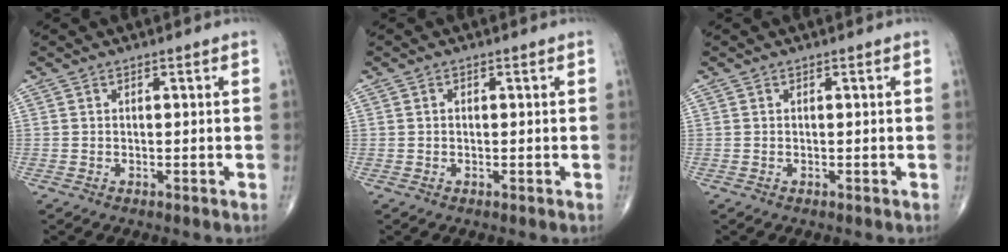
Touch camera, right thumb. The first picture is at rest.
{"total": 0.7, "force": [0.1, 0.6, 0.5], "torque": [-0.010, 0.003, 0.002]}
{"total": 0.0}